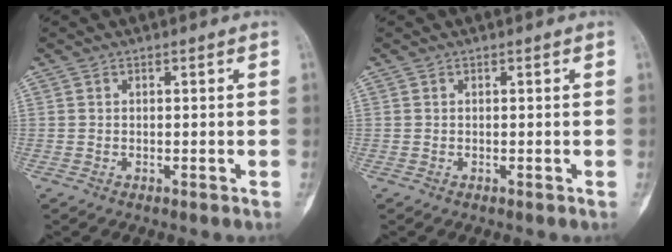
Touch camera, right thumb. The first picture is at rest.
{"total": 0.0}